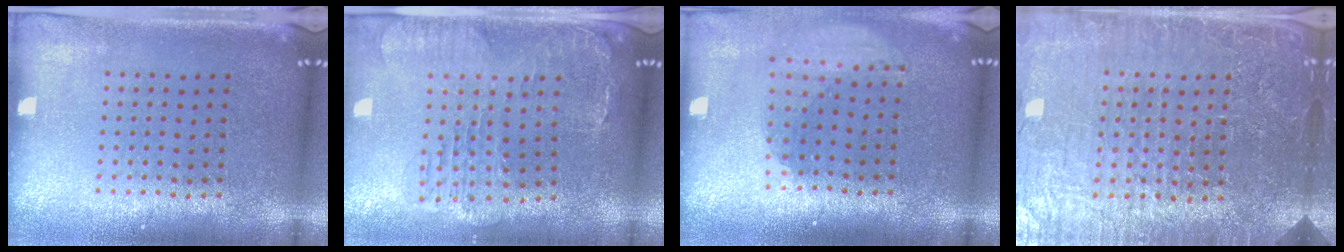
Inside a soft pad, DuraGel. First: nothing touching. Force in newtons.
{"total": 1.4, "press": 1.4, "slide": 0.5}
{"total": 1.8, "press": 1.4, "slide": 1.2}
{"total": 5.1, "press": 4.7, "slide": 2.0}